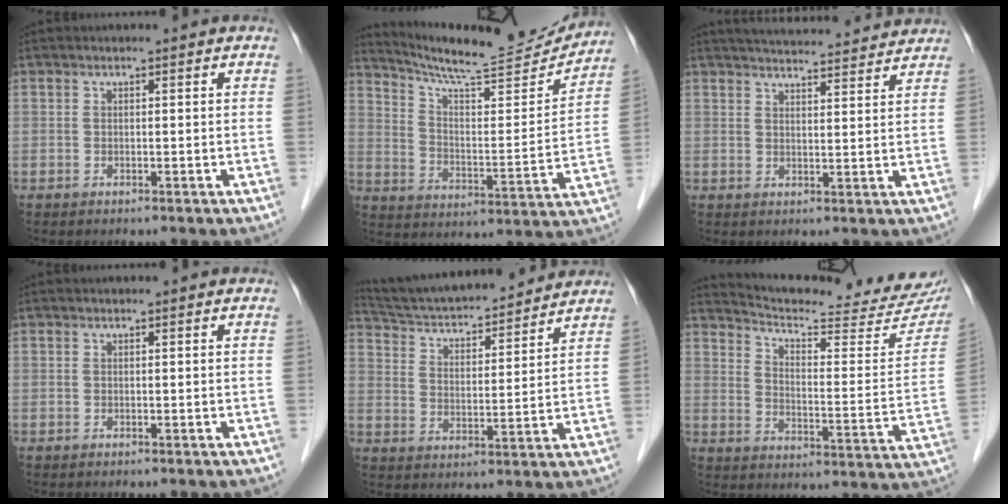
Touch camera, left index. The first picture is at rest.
{"total": 18.9, "force": [18.0, 1.0, 5.9], "torque": [-0.102, -0.041, 0.261]}
{"total": 15.1, "force": [14.3, 1.6, 4.6], "torque": [-0.070, 0.026, 0.188]}
{"total": 0.0}
{"total": 18.5, "force": [17.2, 2.6, 6.5], "torque": [-0.111, 0.023, 0.267]}
{"total": 22.6, "force": [21.3, 1.7, 7.4], "torque": [-0.109, -0.079, 0.268]}